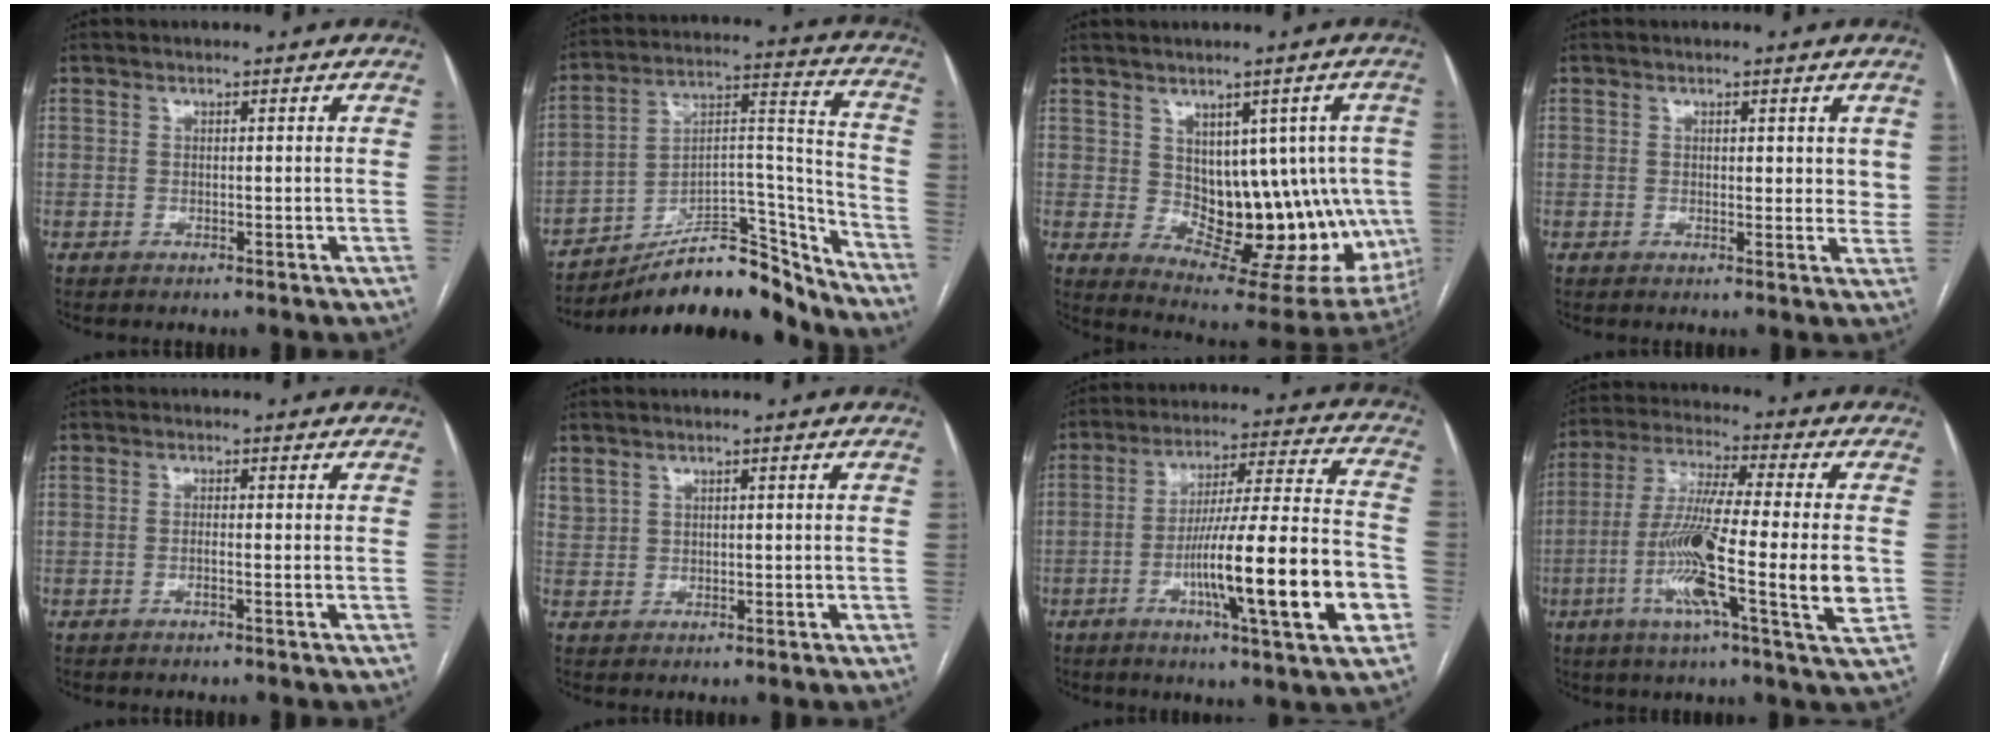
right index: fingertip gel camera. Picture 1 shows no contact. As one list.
[{"total": 20.0, "force": [-17.0, 5.4, 9.0], "torque": [-0.122, 0.050, -0.271]}, {"total": 14.7, "force": [0.1, 8.6, 11.9], "torque": [-0.126, 0.013, 0.027]}, {"total": 3.3, "force": [1.3, 1.9, 2.4], "torque": [-0.015, -0.008, 0.012]}, {"total": 1.1, "force": [-0.3, -0.1, 1.0], "torque": [-0.019, 0.000, -0.004]}, {"total": 2.0, "force": [1.5, 1.1, 0.7], "torque": [-0.018, 0.007, 0.039]}, {"total": 20.1, "force": [-6.0, 0.8, 19.2], "torque": [-0.285, -0.002, -0.090]}, {"total": 18.6, "force": [-3.5, 0.4, 18.3], "torque": [-0.310, -0.016, -0.066]}]